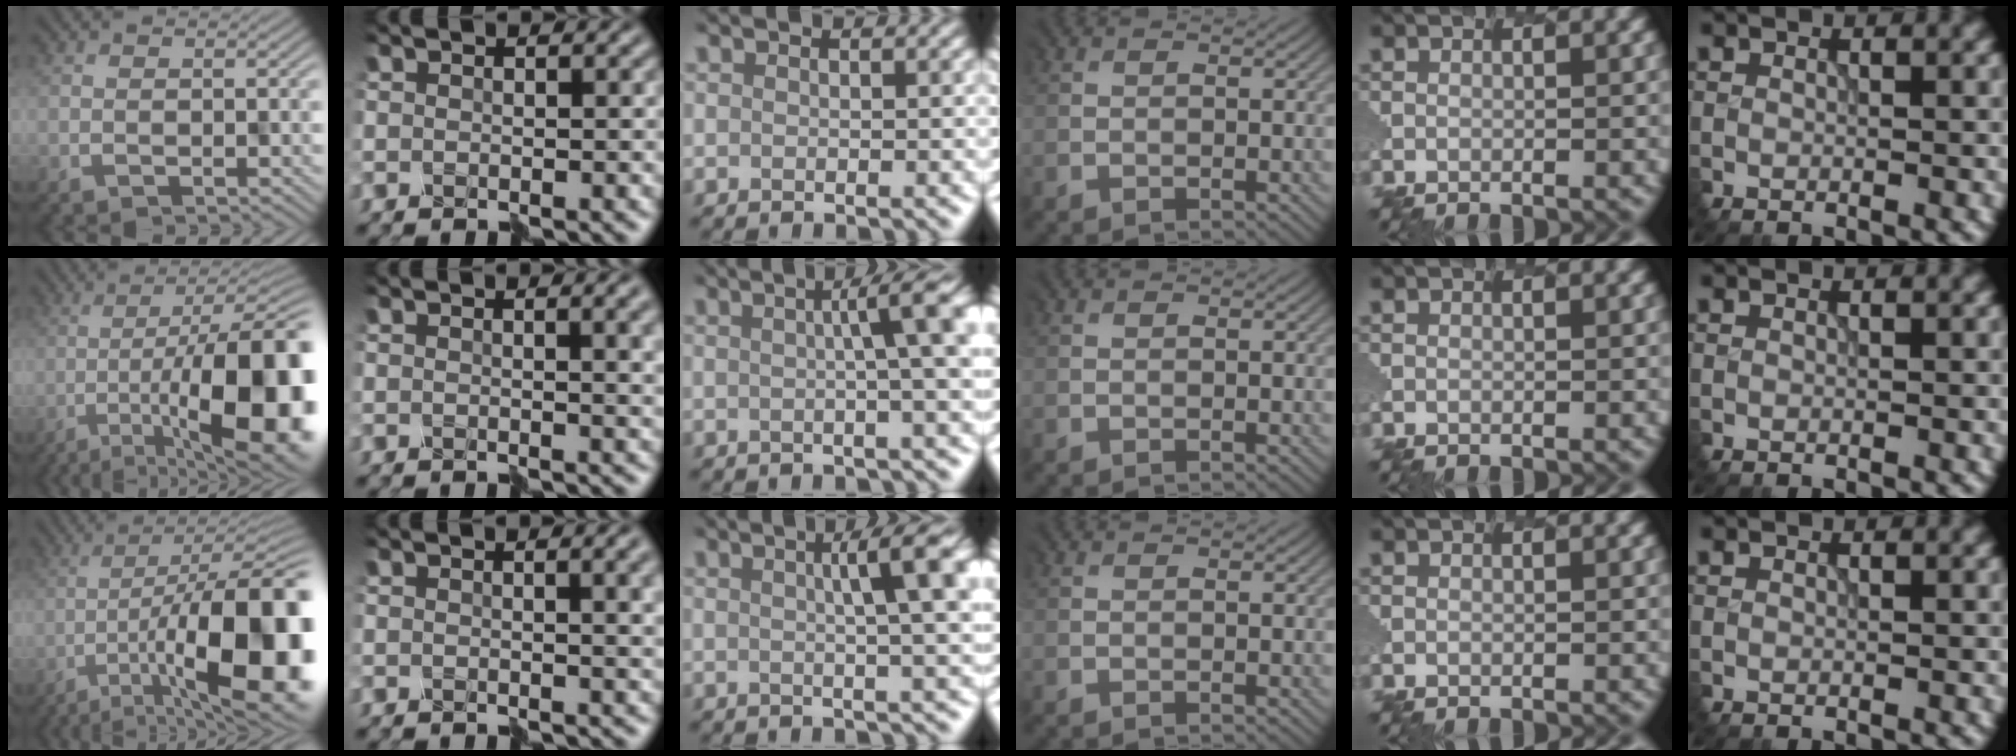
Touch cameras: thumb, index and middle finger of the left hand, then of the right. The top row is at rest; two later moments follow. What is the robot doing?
{"motion": "disassemble", "object": "hinged jar"}